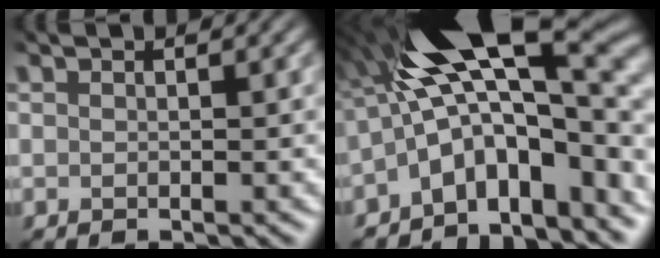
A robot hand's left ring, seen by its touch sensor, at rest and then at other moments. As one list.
[{"total": 13.0, "force": [-1.7, 5.3, 11.8], "torque": [-0.167, 0.022, -0.026]}]